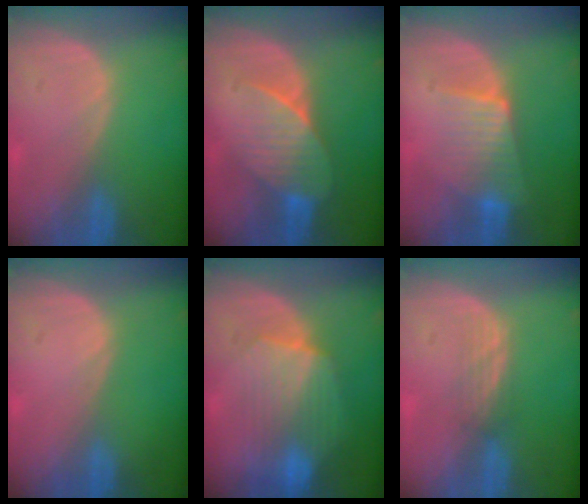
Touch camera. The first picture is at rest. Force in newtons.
{"total": 7.4, "press": 6.9, "slide": 2.5}
{"total": 6.3, "press": 6.0, "slide": 2.0}
{"total": 0.0}
{"total": 8.3, "press": 8.1, "slide": 1.7}
{"total": 2.1, "press": 2.1, "slide": 0.3}